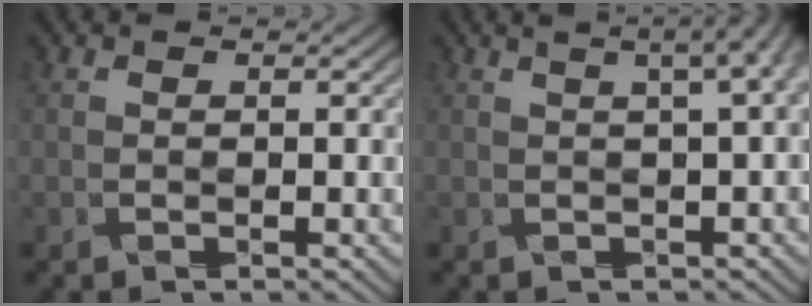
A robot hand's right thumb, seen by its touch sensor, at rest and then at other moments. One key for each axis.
{"total": 5.4, "fx": 1.2, "fy": 1.3, "fz": 5.0, "tx": -0.082, "ty": 0.002, "tz": 0.026}